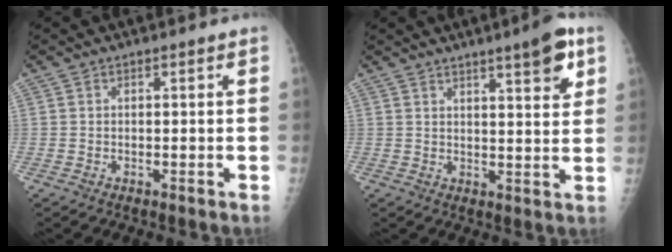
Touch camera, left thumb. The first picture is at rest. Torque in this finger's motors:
{"motor_torque": [0.21, 0.10, -0.23, -0.27, 0.08]}